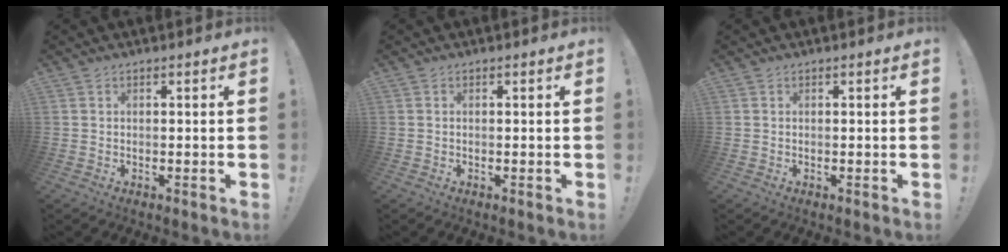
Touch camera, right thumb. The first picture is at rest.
{"total": 0.0}
{"total": 0.0}